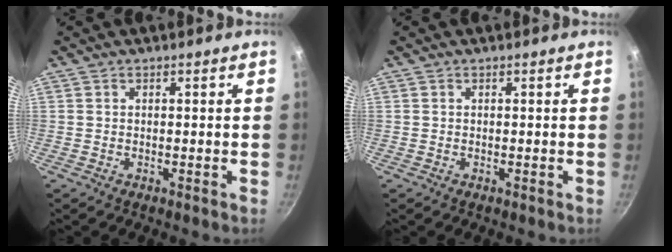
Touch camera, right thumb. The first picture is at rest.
{"total": 0.0}